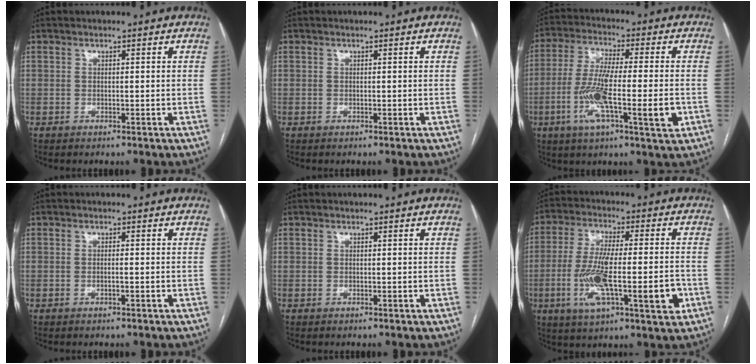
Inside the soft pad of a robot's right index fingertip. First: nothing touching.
{"total": 0.0}
{"total": 13.8, "force": [-3.8, 1.6, 13.2], "torque": [-0.241, -0.012, -0.068]}
{"total": 0.8, "force": [-0.2, 0.0, 0.7], "torque": [-0.015, 0.001, -0.003]}
{"total": 0.0}
{"total": 14.9, "force": [-4.1, 2.9, 14.0], "torque": [-0.256, -0.007, -0.065]}